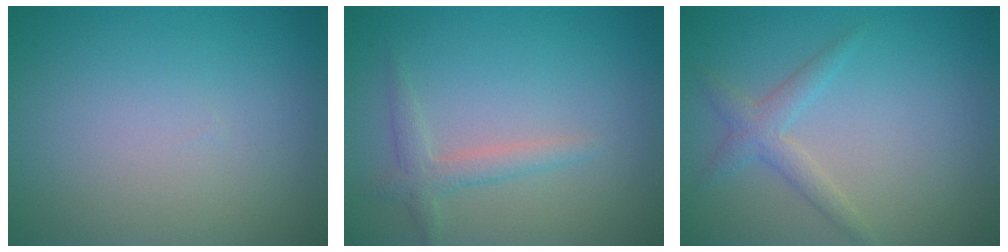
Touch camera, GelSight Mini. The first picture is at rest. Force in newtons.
{"total": 2.0, "press": 2.0, "slide": 0.2}
{"total": 2.0, "press": 2.0, "slide": 0.1}